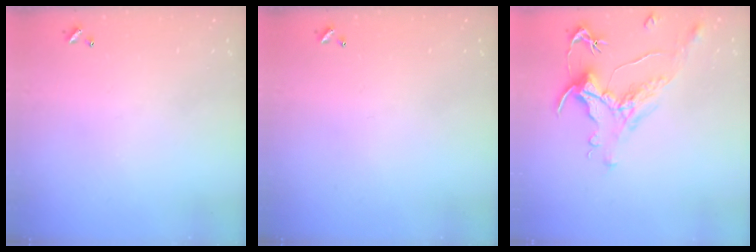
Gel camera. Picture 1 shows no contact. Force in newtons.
{"total": 0.0}
{"total": 1.7, "press": 1.1, "slide": 1.3}